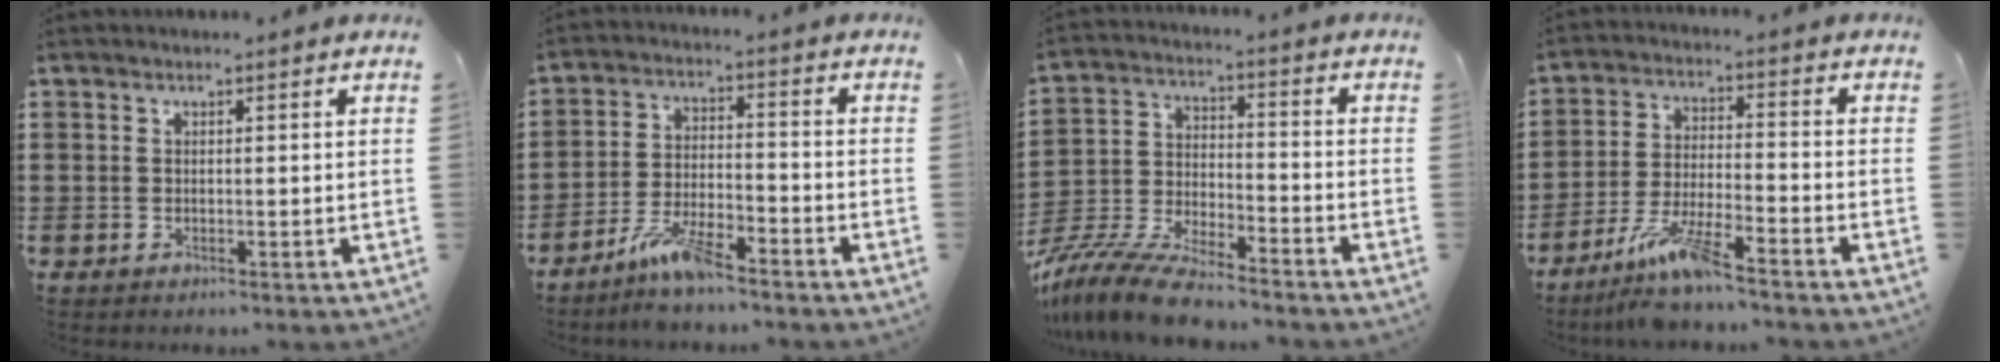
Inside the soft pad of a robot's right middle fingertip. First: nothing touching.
{"total": 6.8, "force": [-5.4, 1.2, 3.9], "torque": [-0.089, -0.003, -0.104]}
{"total": 9.7, "force": [-9.0, 1.1, 3.4], "torque": [-0.078, 0.007, -0.182]}
{"total": 8.0, "force": [-6.4, 0.4, 4.8], "torque": [-0.107, -0.015, -0.124]}